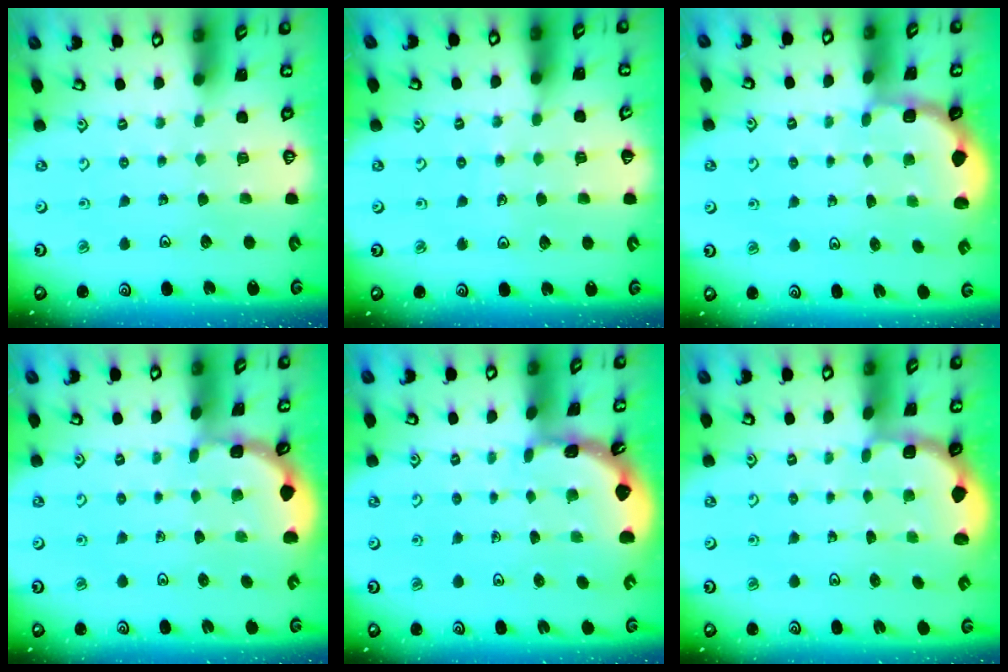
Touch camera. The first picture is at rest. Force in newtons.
{"total": 5.4, "press": 5.4, "slide": 0.6}
{"total": 2.0, "press": 1.8, "slide": 0.7}
{"total": 1.6, "press": 1.6, "slide": 0.1}
{"total": 1.6, "press": 1.6, "slide": 0.1}
{"total": 1.8, "press": 1.6, "slide": 0.7}